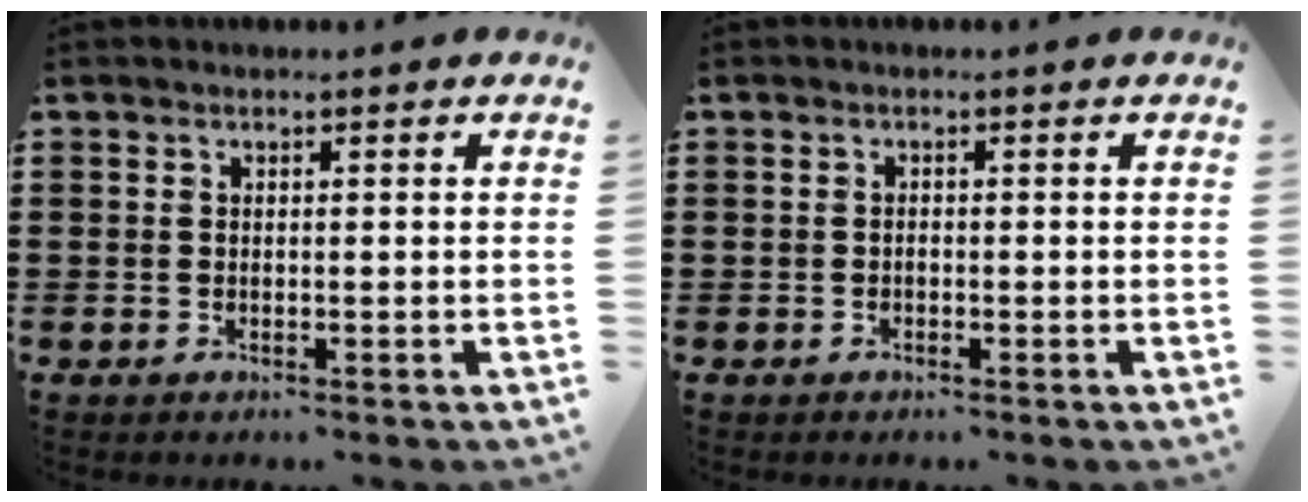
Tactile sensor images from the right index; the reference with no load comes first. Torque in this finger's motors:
{"motor_torque": [1.24, 0.90, -0.03, -0.08]}